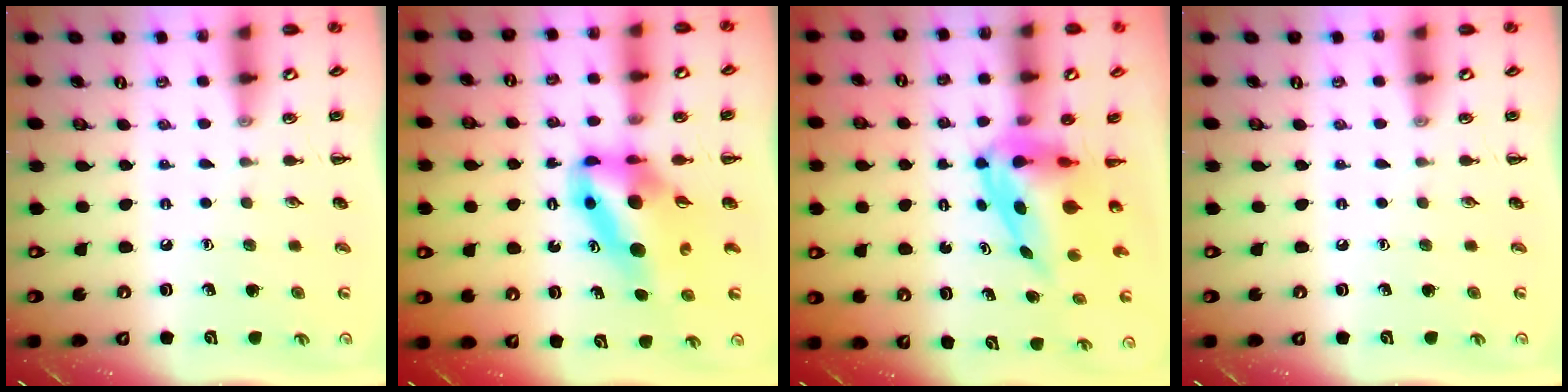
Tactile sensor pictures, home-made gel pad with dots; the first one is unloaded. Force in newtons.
{"total": 10.2, "press": 9.7, "slide": 3.0}
{"total": 5.9, "press": 5.5, "slide": 1.9}
{"total": 0.0}